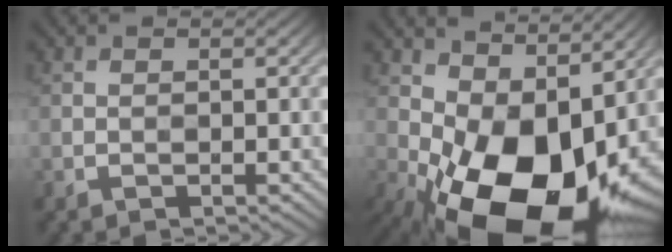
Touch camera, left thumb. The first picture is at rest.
{"total": 18.0, "force": [-2.0, 10.4, 14.5], "torque": [-0.256, -0.024, -0.027]}